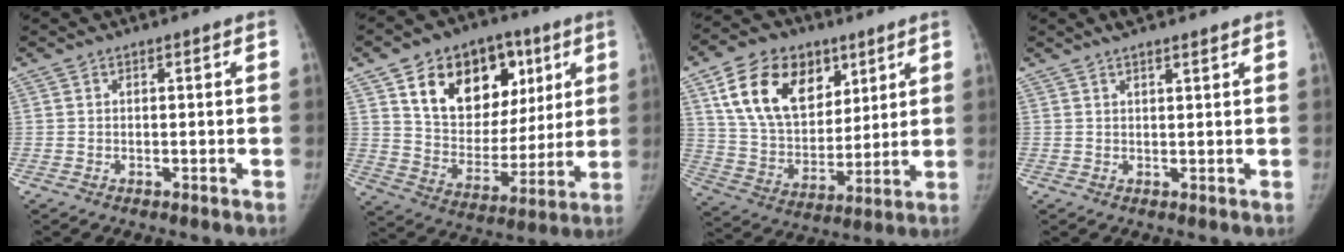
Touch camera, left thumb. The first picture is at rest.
{"total": 21.3, "force": [9.3, 14.7, 12.4], "torque": [-0.145, -0.020, 0.159]}
{"total": 19.9, "force": [9.3, 13.4, 11.5], "torque": [-0.174, -0.027, 0.172]}
{"total": 4.7, "force": [3.6, 1.0, 2.9], "torque": [-0.038, 0.003, 0.057]}